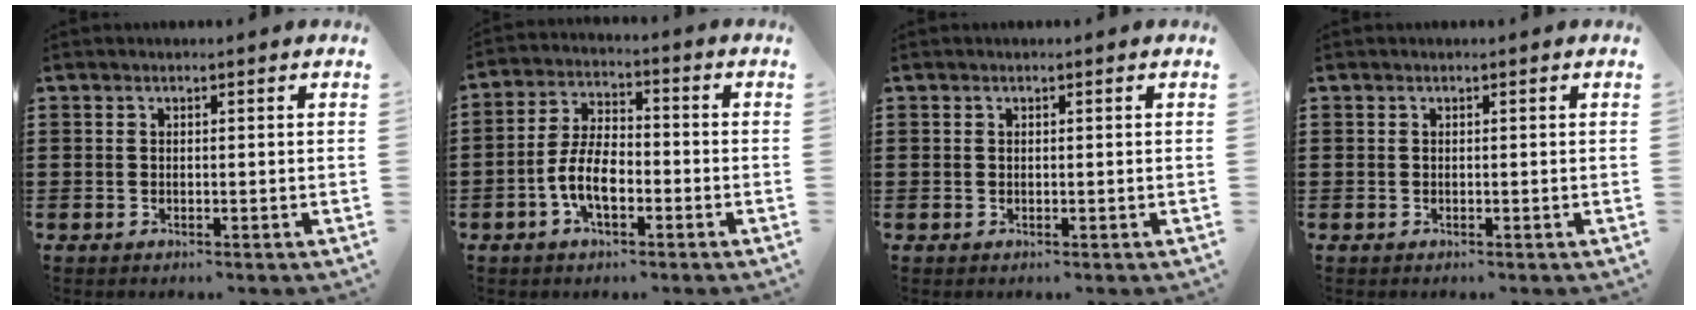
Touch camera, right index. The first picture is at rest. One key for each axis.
{"total": 7.2, "fx": -2.5, "fy": 3.2, "fz": 5.9, "tx": -0.141, "ty": -0.005, "tz": -0.055}
{"total": 0.0}
{"total": 0.0}